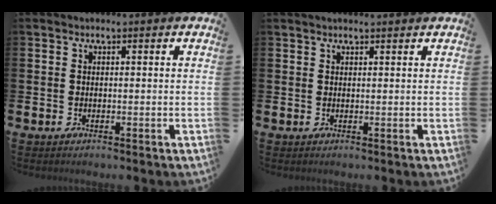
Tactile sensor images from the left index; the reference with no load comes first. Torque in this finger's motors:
{"motor_torque": [0.83, -1.31, 0.22, 0.05]}